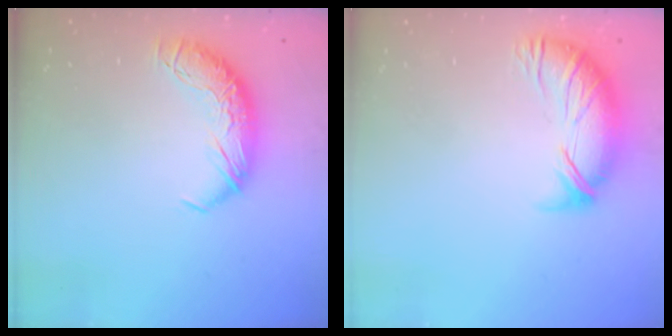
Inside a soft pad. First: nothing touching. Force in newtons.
{"total": 3.9, "press": 3.4, "slide": 2.0}